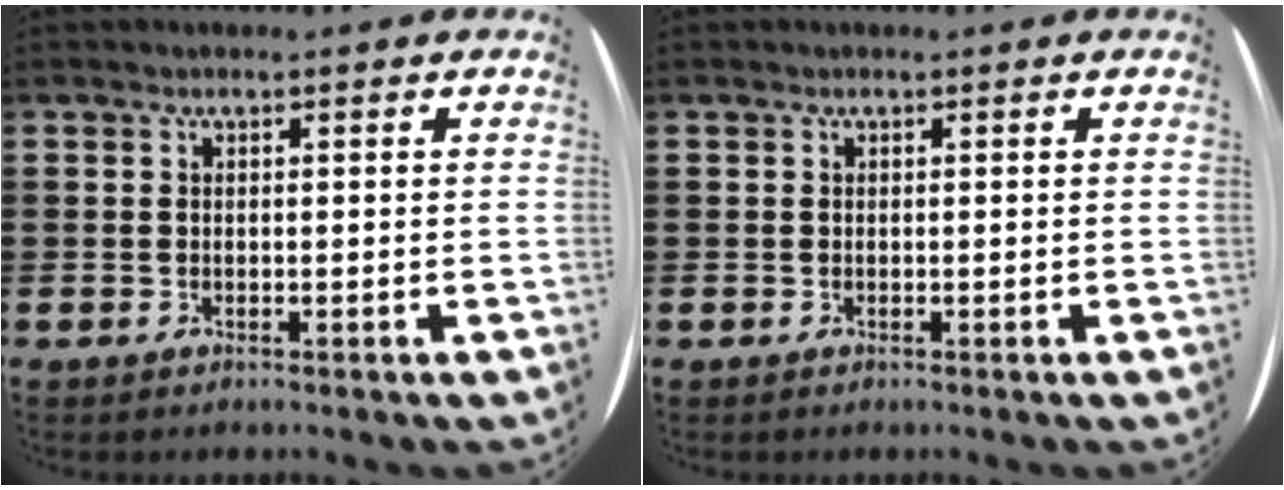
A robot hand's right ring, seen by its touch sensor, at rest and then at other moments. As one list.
[{"total": 0.0}]